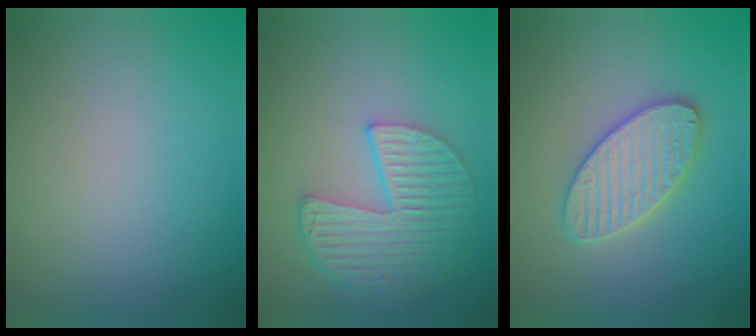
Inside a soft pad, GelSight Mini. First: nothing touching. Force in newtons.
{"total": 6.0, "press": 4.6, "slide": 3.8}
{"total": 3.9, "press": 3.9, "slide": 0.5}